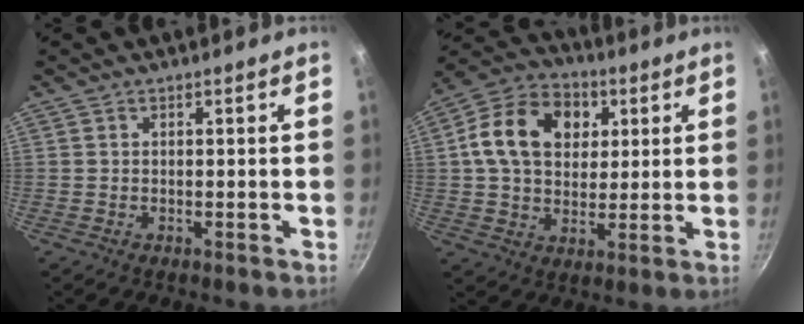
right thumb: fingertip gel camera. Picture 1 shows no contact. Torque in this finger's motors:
{"motor_torque": [0.31, 0.39, 0.42, -0.26, 0.20]}